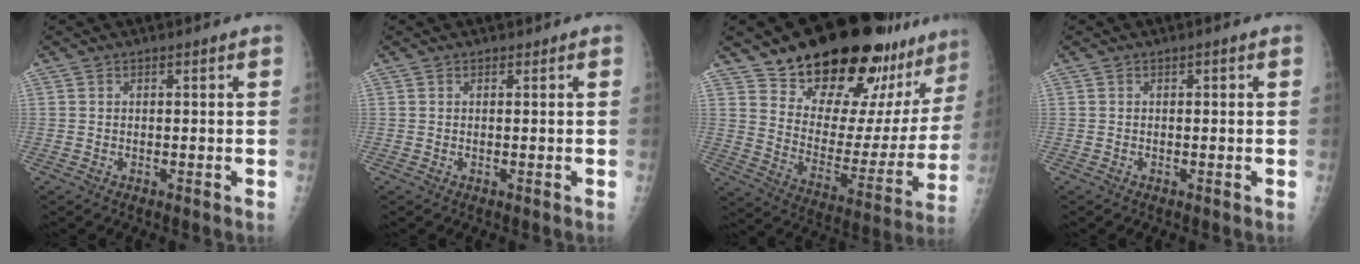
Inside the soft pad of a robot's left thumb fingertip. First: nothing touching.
{"total": 0.0}
{"total": 27.4, "force": [21.2, 10.1, 14.1], "torque": [-0.169, -0.117, 0.300]}
{"total": 0.0}